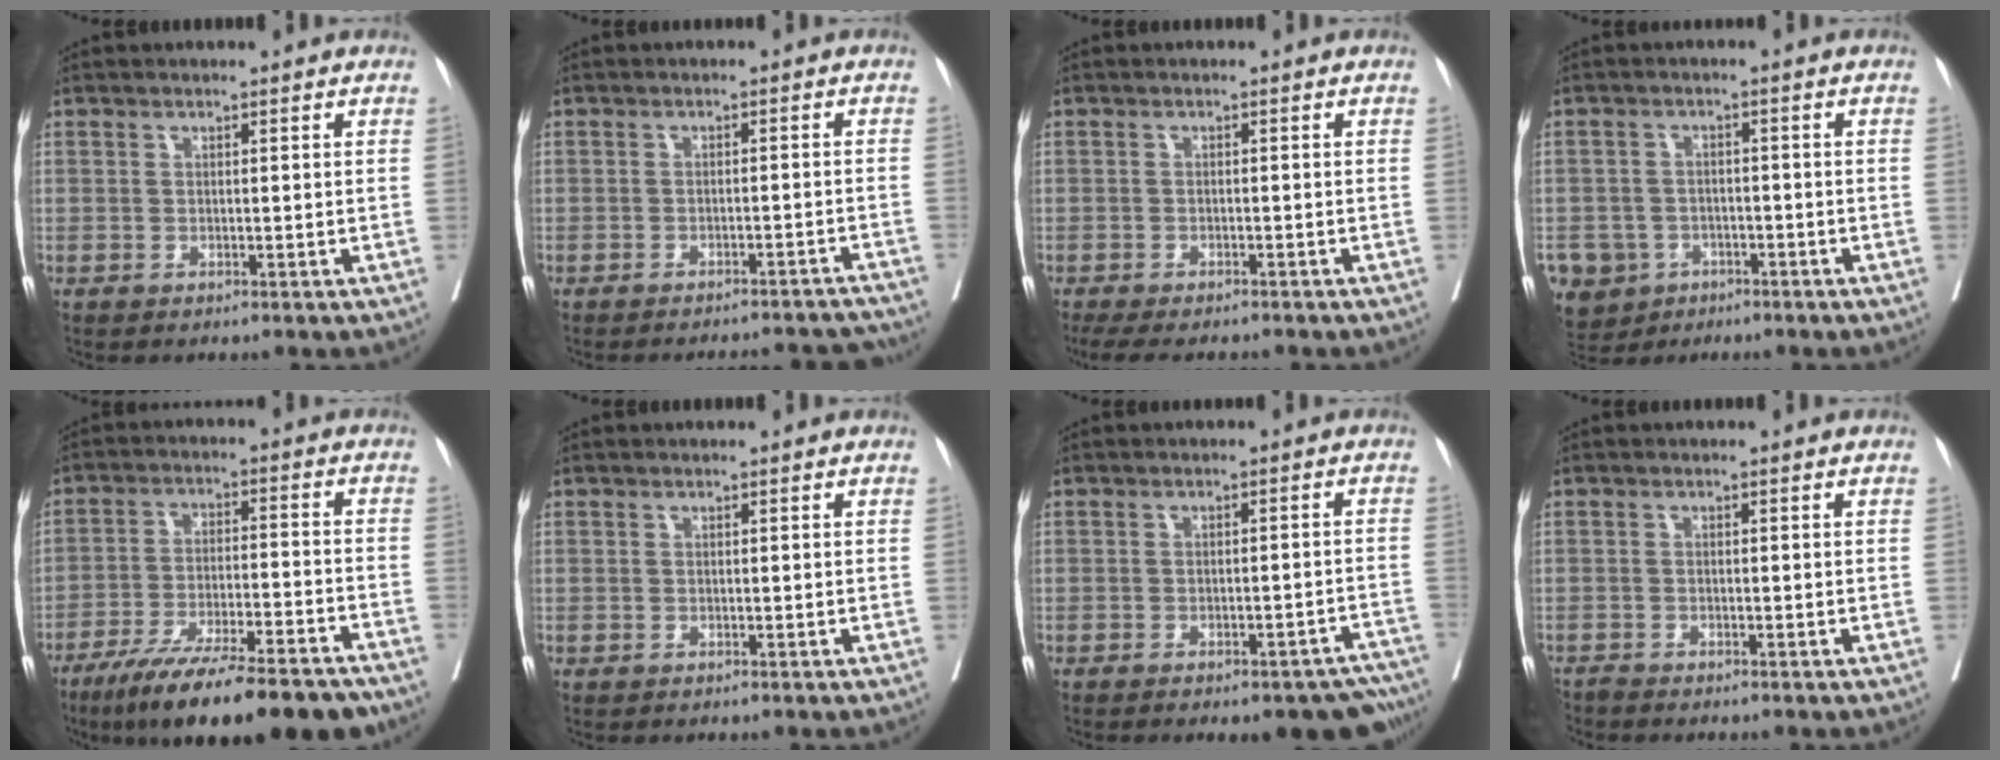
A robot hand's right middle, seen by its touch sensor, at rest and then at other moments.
{"total": 11.7, "force": [-11.3, 1.8, 2.1], "torque": [-0.026, 0.018, -0.118]}
{"total": 9.0, "force": [-7.9, 2.2, 3.8], "torque": [-0.058, -0.015, -0.111]}
{"total": 7.2, "force": [-3.8, 6.0, 1.0], "torque": [-0.031, 0.005, -0.055]}
{"total": 20.2, "force": [-15.9, 3.2, 12.1], "torque": [-0.155, -0.015, -0.247]}
{"total": 0.0}
{"total": 13.3, "force": [-11.4, 3.9, 5.7], "torque": [-0.038, 0.022, -0.126]}
{"total": 0.8, "force": [-0.7, -0.1, -0.1], "torque": [-0.003, -0.005, -0.019]}